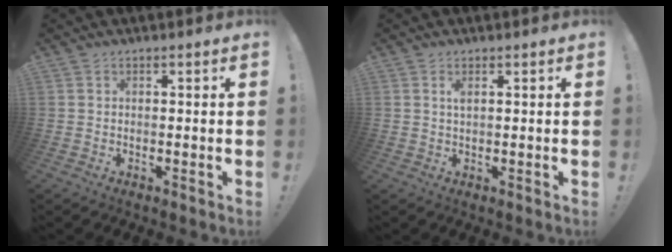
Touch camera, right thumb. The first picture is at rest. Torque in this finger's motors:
{"motor_torque": [-0.12, -0.02, 0.21, -0.22, 0.14]}